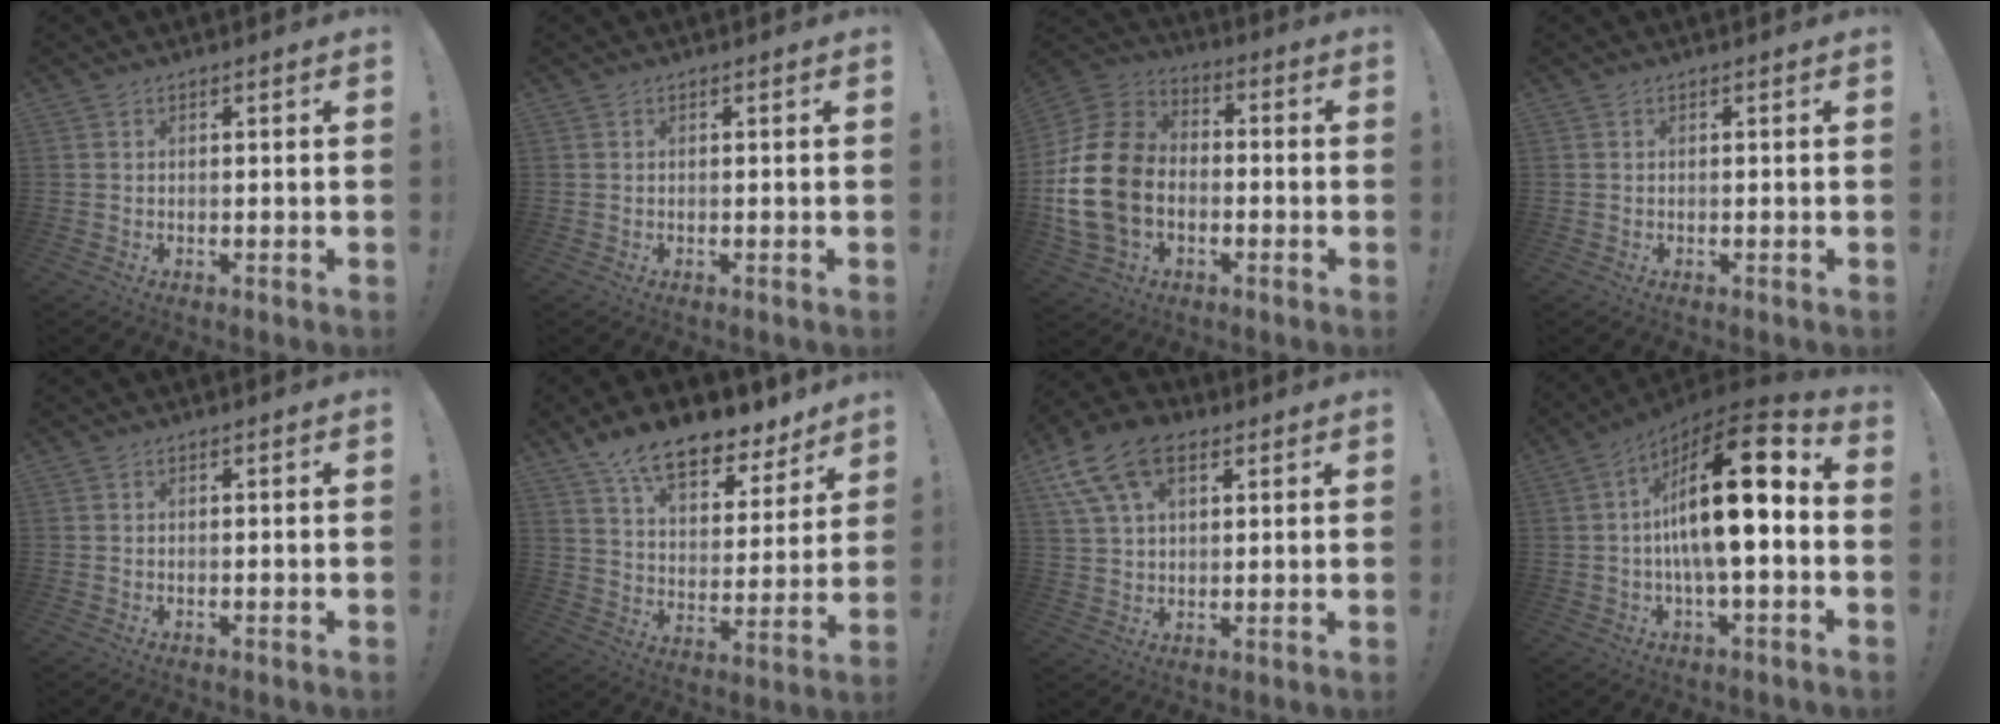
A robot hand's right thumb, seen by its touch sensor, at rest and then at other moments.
{"total": 0.0}
{"total": 19.3, "force": [-3.6, 14.6, 12.2], "torque": [-0.222, 0.033, -0.052]}
{"total": 0.0}
{"total": 0.0}
{"total": 14.8, "force": [11.4, 6.3, 7.2], "torque": [-0.125, -0.083, 0.204]}
{"total": 13.8, "force": [6.9, 8.4, 8.6], "torque": [-0.161, -0.023, 0.129]}
{"total": 20.3, "force": [1.6, 6.0, 19.3], "torque": [-0.305, -0.011, 0.018]}